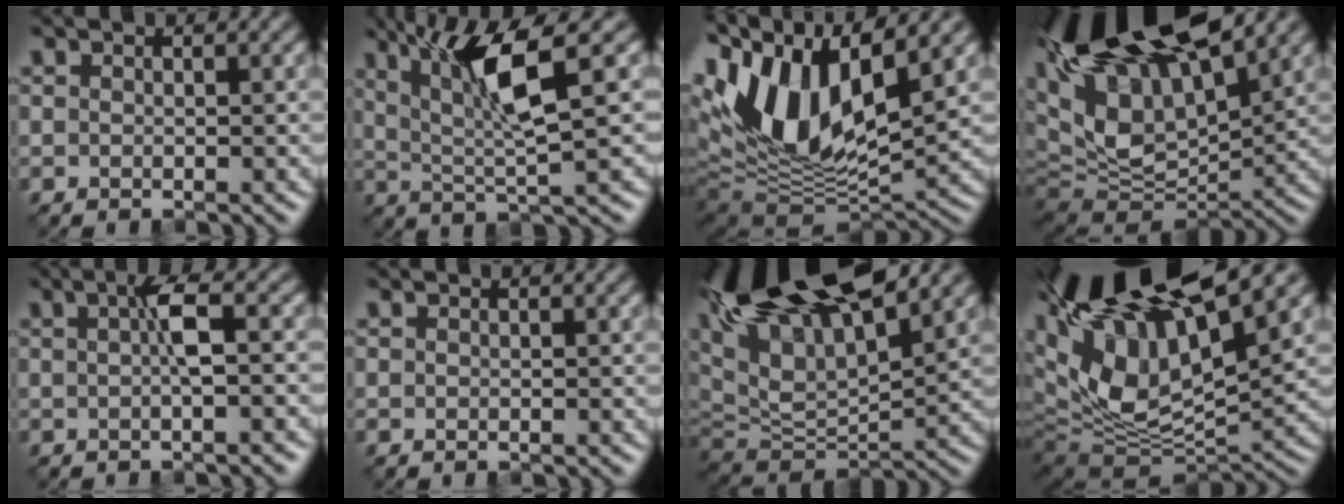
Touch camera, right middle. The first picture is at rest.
{"total": 7.1, "force": [2.8, 1.2, 6.4], "torque": [-0.118, 0.006, 0.055]}
{"total": 12.5, "force": [4.3, 6.1, 10.0], "torque": [-0.196, 0.004, 0.074]}
{"total": 19.8, "force": [8.4, 10.2, 14.8], "torque": [-0.272, 0.043, 0.152]}
{"total": 3.1, "force": [0.1, 0.4, 3.1], "torque": [-0.053, 0.005, 0.000]}
{"total": 0.0}
{"total": 18.8, "force": [9.4, 8.8, 13.7], "torque": [-0.259, 0.053, 0.161]}
{"total": 17.4, "force": [6.3, 7.9, 14.1], "torque": [-0.254, 0.010, 0.136]}